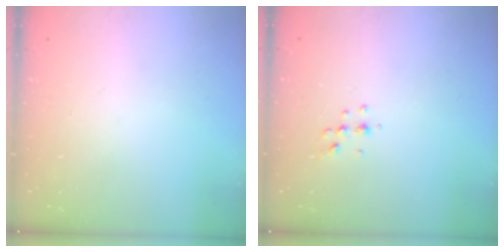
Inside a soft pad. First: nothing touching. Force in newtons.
{"total": 4.6, "press": 4.5, "slide": 1.0}